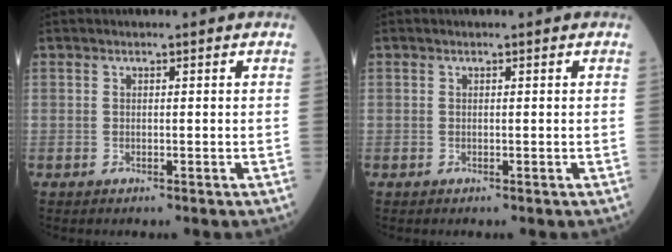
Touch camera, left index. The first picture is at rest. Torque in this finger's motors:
{"motor_torque": [0.25, -0.02, 0.03, 0.01]}